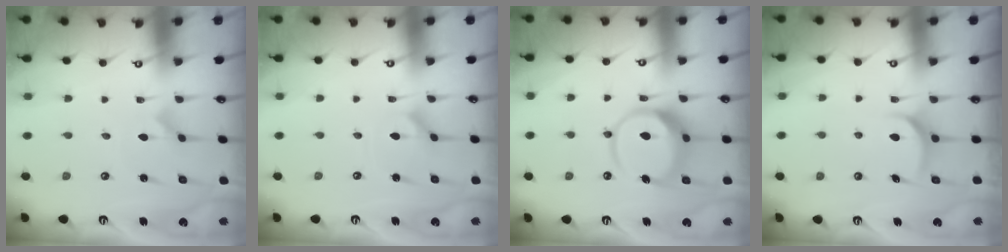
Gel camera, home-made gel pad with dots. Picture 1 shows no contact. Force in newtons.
{"total": 2.7, "press": 2.6, "slide": 0.4}
{"total": 12.3, "press": 12.2, "slide": 1.5}
{"total": 7.2, "press": 7.2, "slide": 0.5}